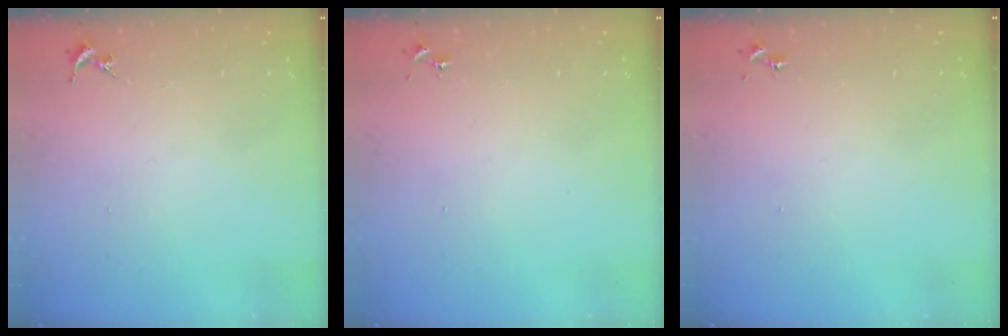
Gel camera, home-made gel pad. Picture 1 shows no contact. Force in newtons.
{"total": 0.0}
{"total": 0.0}